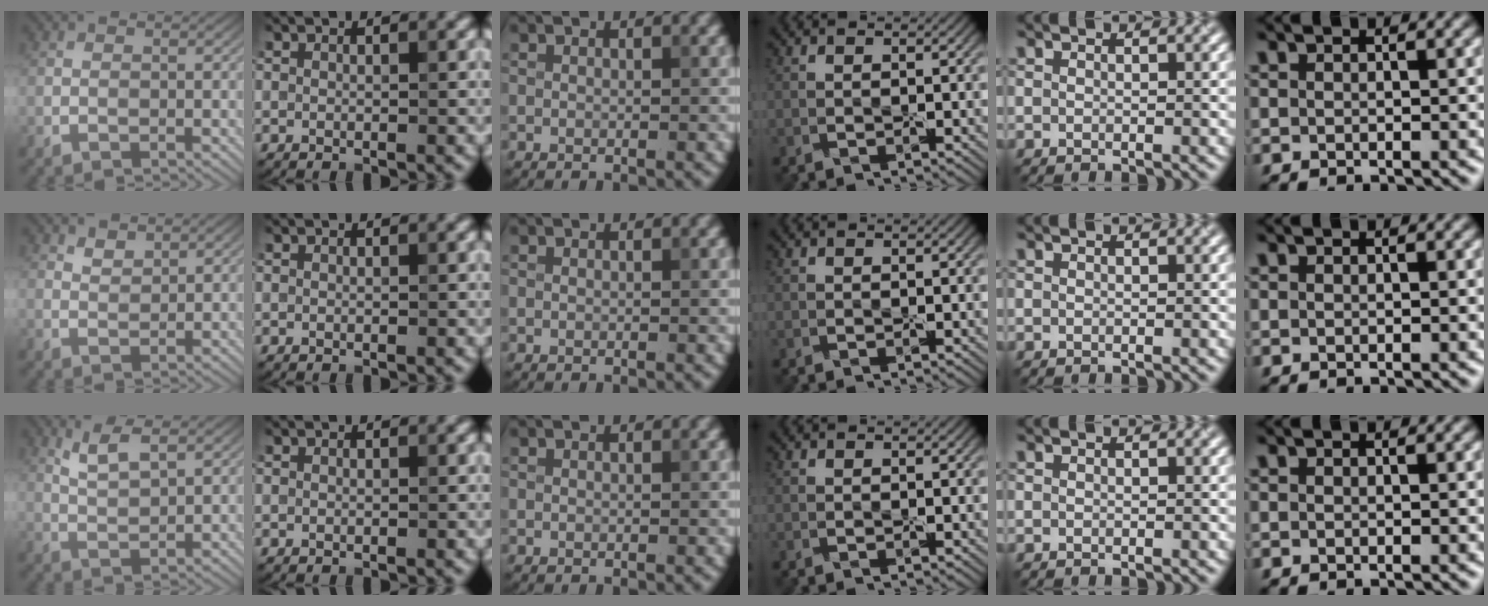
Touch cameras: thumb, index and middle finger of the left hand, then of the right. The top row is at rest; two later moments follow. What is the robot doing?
{"motion": "peel", "object": "bandage"}